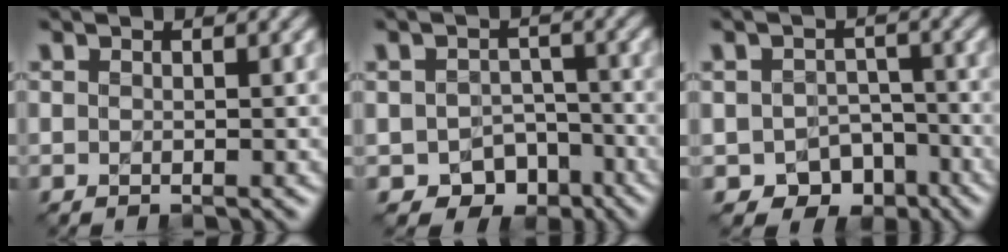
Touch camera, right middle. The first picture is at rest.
{"total": 4.7, "force": [-2.7, 3.5, 1.8], "torque": [-0.016, -0.007, -0.032]}
{"total": 4.8, "force": [-2.8, 3.5, 1.8], "torque": [-0.016, -0.008, -0.032]}